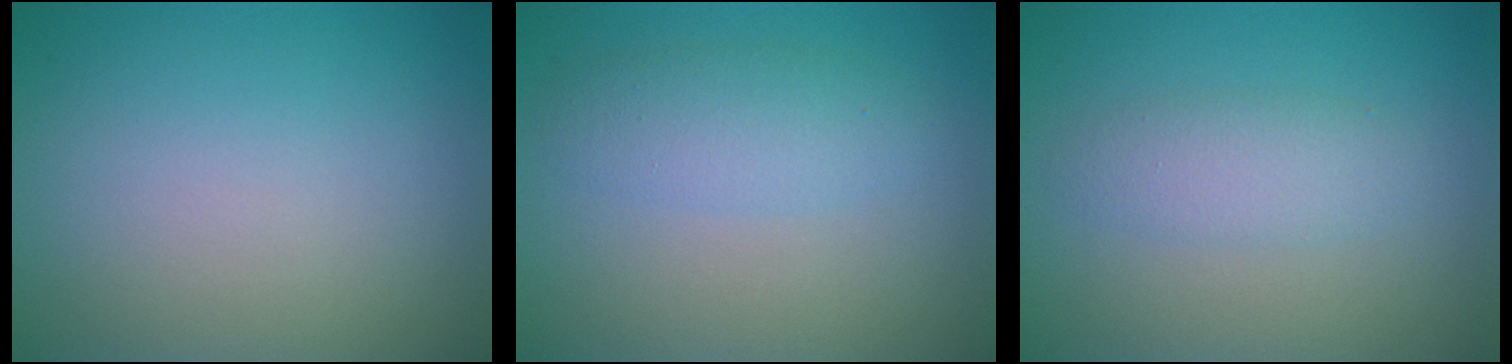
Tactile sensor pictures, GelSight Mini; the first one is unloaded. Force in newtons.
{"total": 2.8, "press": 2.8, "slide": 0.0}
{"total": 2.3, "press": 2.3, "slide": 0.1}